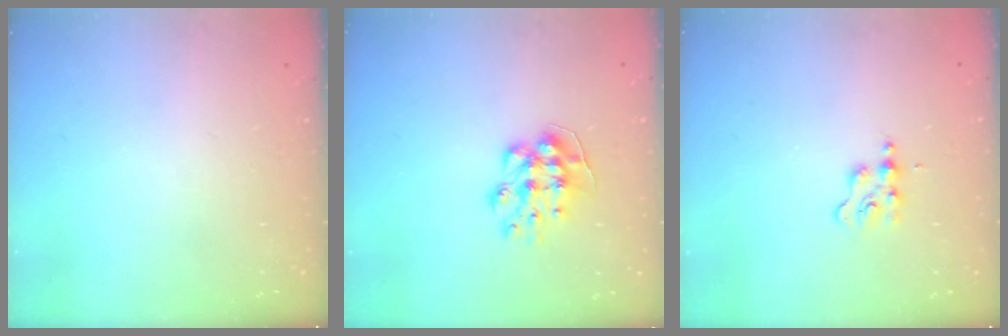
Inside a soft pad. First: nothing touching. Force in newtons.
{"total": 9.1, "press": 9.1, "slide": 0.3}
{"total": 1.8, "press": 1.7, "slide": 0.3}